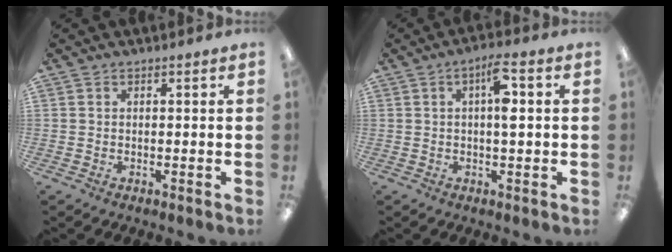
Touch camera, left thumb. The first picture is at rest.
{"total": 6.3, "force": [1.2, 2.1, 5.8], "torque": [-0.087, 0.005, 0.014]}